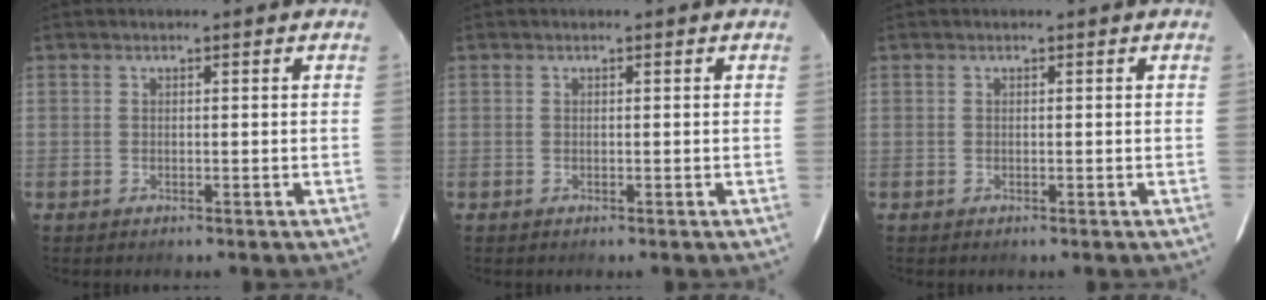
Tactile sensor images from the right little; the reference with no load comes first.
{"total": 0.0}
{"total": 0.0}